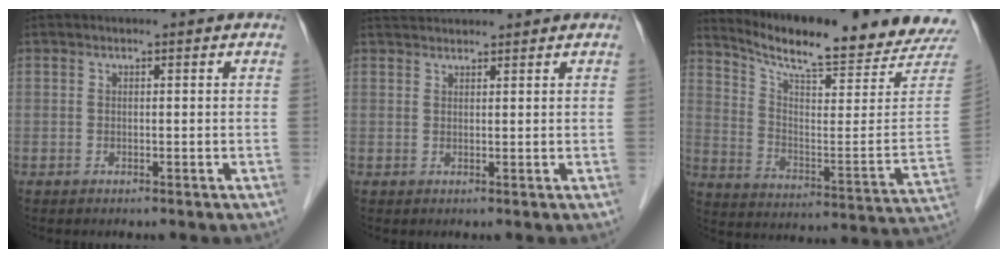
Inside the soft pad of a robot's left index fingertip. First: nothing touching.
{"total": 3.9, "force": [3.8, 0.1, 0.7], "torque": [-0.014, 0.035, 0.067]}
{"total": 21.6, "force": [20.2, 0.6, 7.7], "torque": [-0.135, -0.089, 0.271]}